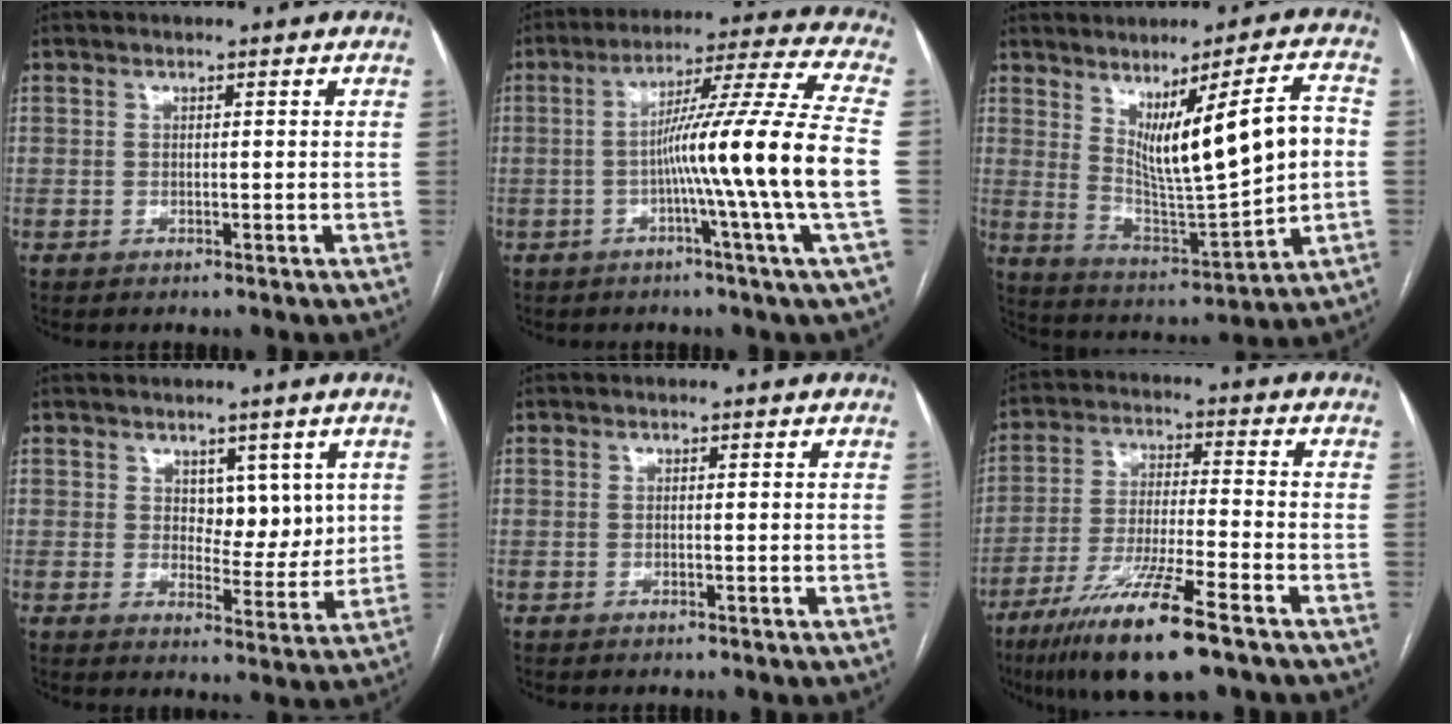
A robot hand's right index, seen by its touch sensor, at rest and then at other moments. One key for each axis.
{"total": 16.8, "fx": -3.0, "fy": -3.0, "fz": 16.2, "tx": -0.253, "ty": -0.002, "tz": -0.061}
{"total": 14.9, "fx": 2.4, "fy": 1.4, "fz": 14.7, "tx": -0.242, "ty": -0.004, "tz": 0.052}
{"total": 6.0, "fx": 2.1, "fy": 3.4, "fz": 4.5, "tx": -0.054, "ty": -0.001, "tz": 0.035}
{"total": 0.0}
{"total": 14.0, "fx": -8.8, "fy": 0.8, "fz": 10.9, "tx": -0.214, "ty": -0.036, "tz": -0.159}